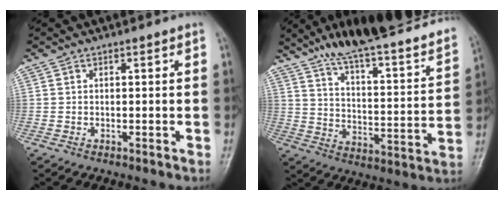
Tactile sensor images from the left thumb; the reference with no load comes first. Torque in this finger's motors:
{"motor_torque": [0.96, -0.94, 1.09, -1.68, 0.08]}